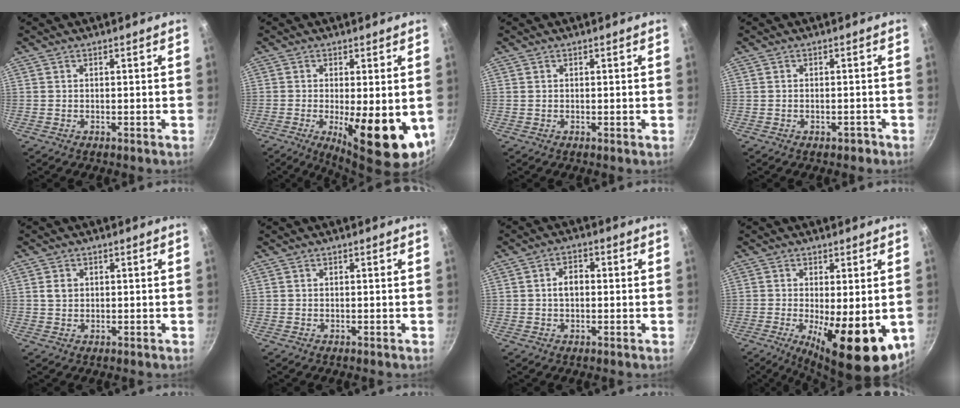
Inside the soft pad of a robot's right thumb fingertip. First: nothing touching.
{"total": 15.2, "force": [-3.6, 5.1, 13.8], "torque": [-0.162, -0.022, -0.033]}
{"total": 0.0}
{"total": 1.3, "force": [-0.9, 0.8, 0.5], "torque": [-0.010, 0.014, -0.010]}
{"total": 2.2, "force": [0.5, 1.8, 1.1], "torque": [-0.015, -0.001, 0.011]}
{"total": 0.0}
{"total": 3.7, "force": [0.1, 2.4, 2.8], "torque": [-0.045, 0.013, -0.002]}
{"total": 16.5, "force": [-4.7, 5.8, 14.7], "torque": [-0.178, -0.025, -0.048]}